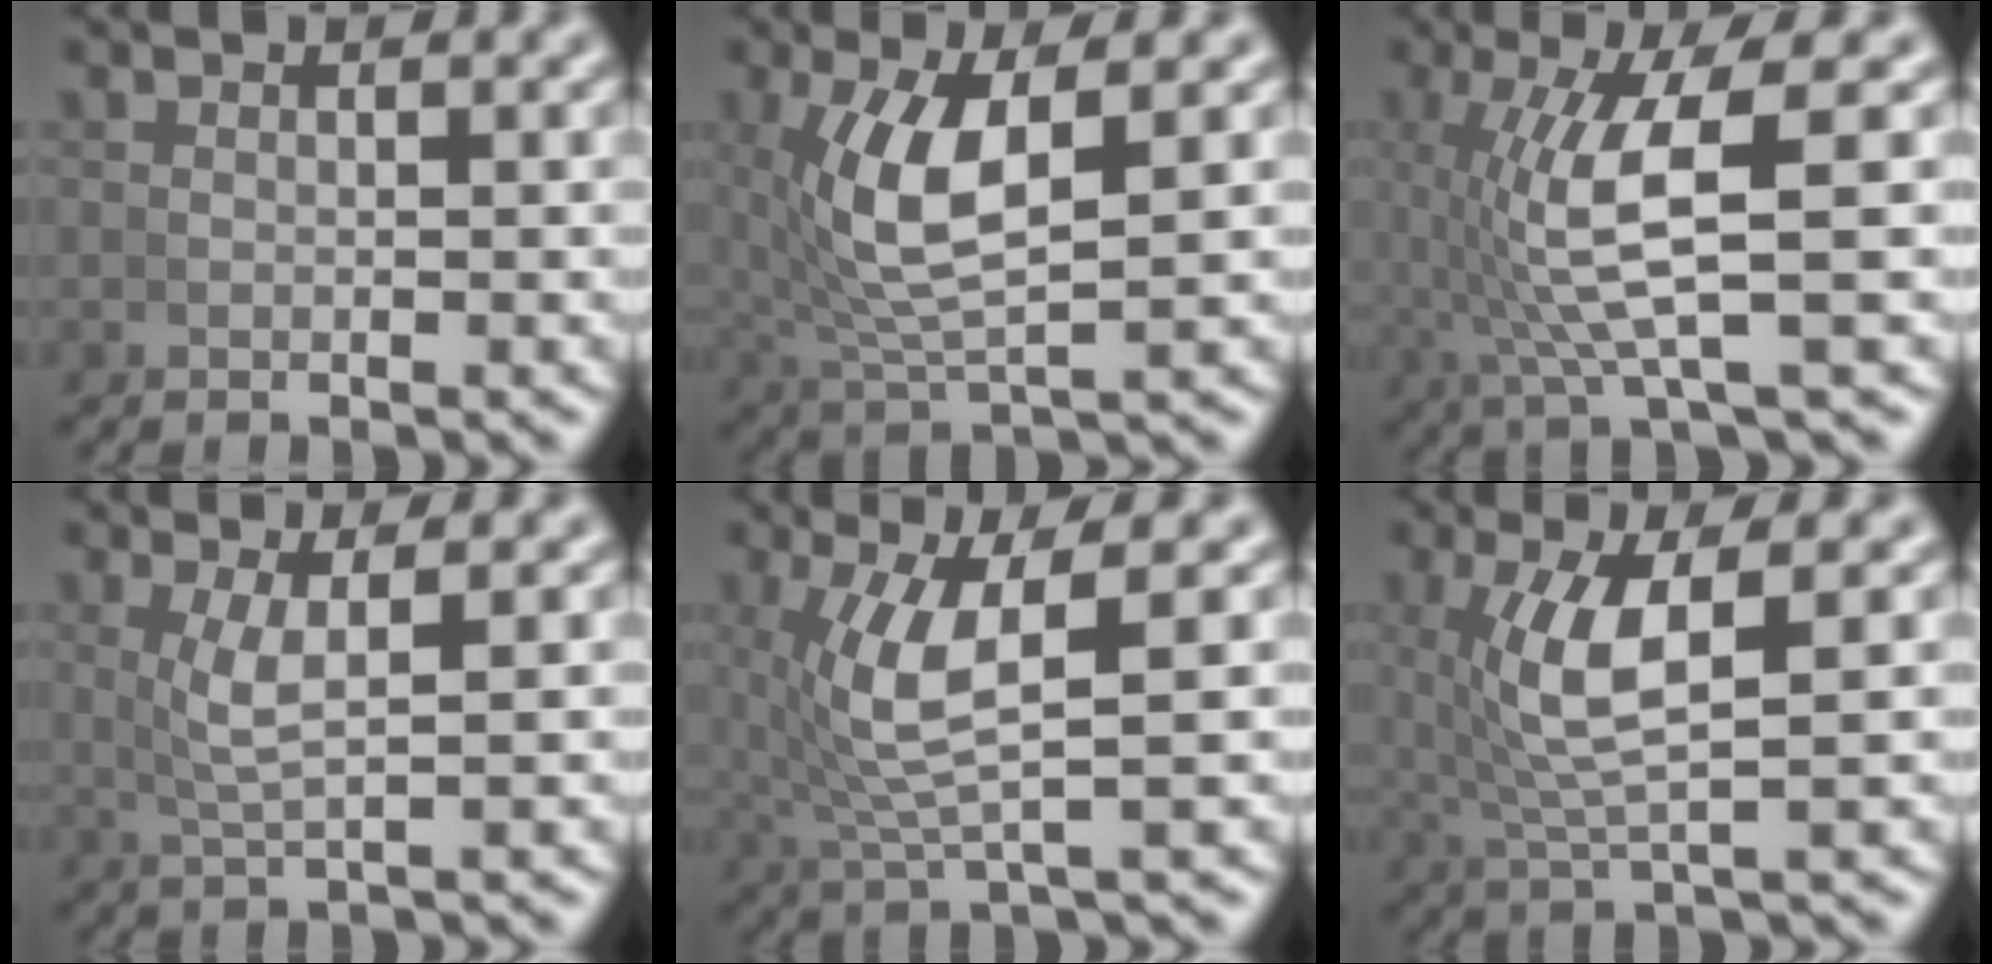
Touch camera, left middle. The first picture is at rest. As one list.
[{"total": 6.5, "force": [1.1, 2.5, 5.9], "torque": [-0.128, -0.006, 0.036]}, {"total": 6.5, "force": [0.1, 0.9, 6.4], "torque": [-0.130, -0.002, 0.009]}, {"total": 3.0, "force": [1.0, 0.1, 2.8], "torque": [-0.056, -0.003, 0.023]}, {"total": 5.6, "force": [1.1, 1.4, 5.3], "torque": [-0.104, 0.003, 0.026]}, {"total": 5.2, "force": [1.0, 1.2, 5.0], "torque": [-0.105, 0.000, 0.028]}]